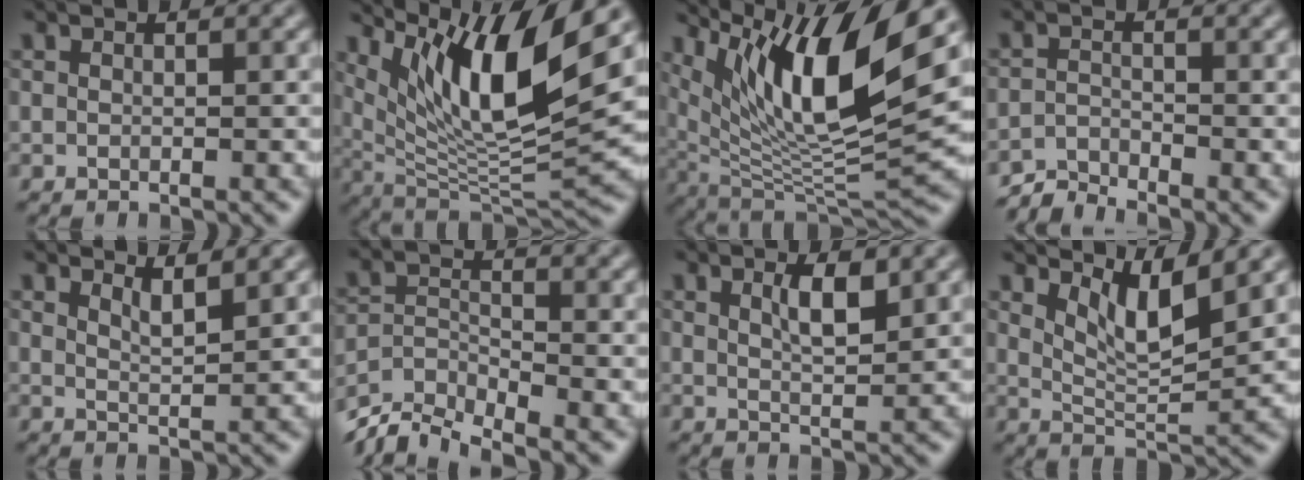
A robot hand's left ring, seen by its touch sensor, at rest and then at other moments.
{"total": 11.1, "force": [5.8, 2.7, 9.1], "torque": [-0.153, -0.009, 0.114]}
{"total": 12.5, "force": [6.3, 3.4, 10.3], "torque": [-0.173, -0.004, 0.120]}
{"total": 2.2, "force": [-2.2, 0.1, 0.1], "torque": [-0.002, 0.000, -0.052]}
{"total": 2.1, "force": [1.7, 0.4, 1.3], "torque": [-0.012, 0.000, 0.026]}
{"total": 5.7, "force": [-5.0, 1.7, 2.2], "torque": [-0.039, -0.011, -0.101]}
{"total": 2.6, "force": [1.3, 0.6, 2.1], "torque": [-0.037, 0.000, 0.023]}
{"total": 4.3, "force": [2.8, 1.0, 3.2], "torque": [-0.062, -0.010, 0.051]}